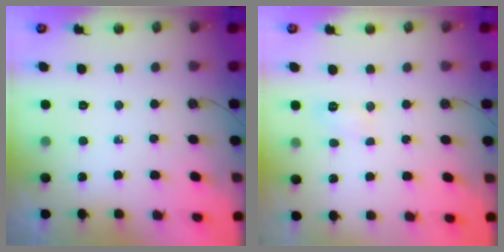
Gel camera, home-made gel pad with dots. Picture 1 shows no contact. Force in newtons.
{"total": 4.8, "press": 4.7, "slide": 0.6}